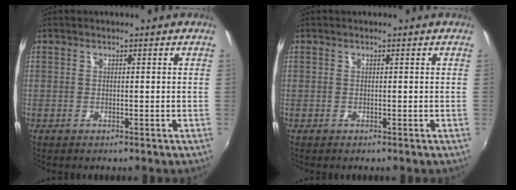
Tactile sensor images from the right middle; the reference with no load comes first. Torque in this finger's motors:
{"motor_torque": [0.07, -0.07, 0.00, 0.00]}